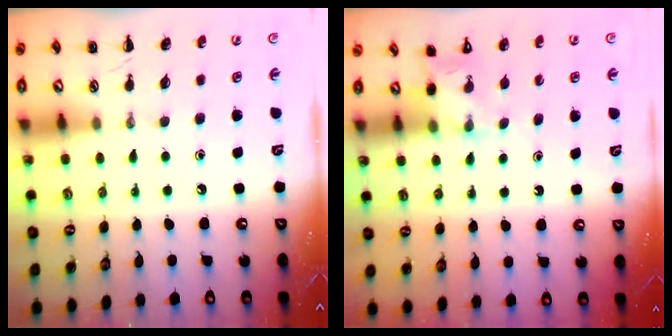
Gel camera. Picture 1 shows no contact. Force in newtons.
{"total": 3.5, "press": 3.3, "slide": 1.1}